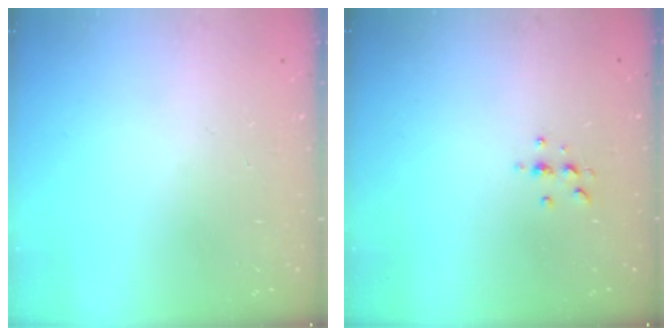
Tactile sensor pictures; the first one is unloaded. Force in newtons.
{"total": 3.8, "press": 3.7, "slide": 0.4}